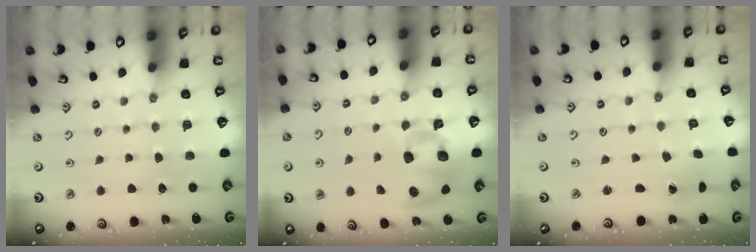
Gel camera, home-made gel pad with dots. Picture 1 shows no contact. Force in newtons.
{"total": 11.5, "press": 11.4, "slide": 1.9}
{"total": 1.7, "press": 1.7, "slide": 0.1}